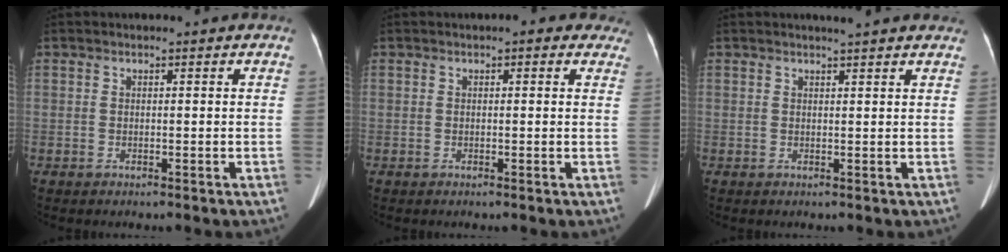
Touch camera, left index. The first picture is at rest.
{"total": 3.7, "force": [2.6, 1.7, 2.0], "torque": [-0.009, 0.013, 0.020]}
{"total": 6.1, "force": [5.4, 0.5, 2.7], "torque": [-0.037, 0.015, 0.057]}